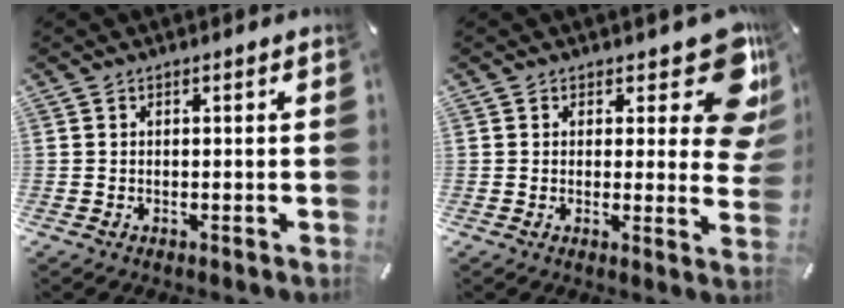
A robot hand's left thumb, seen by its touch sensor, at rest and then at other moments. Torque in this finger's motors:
{"motor_torque": [0.43, -0.31, 0.14, -0.03, 0.02]}